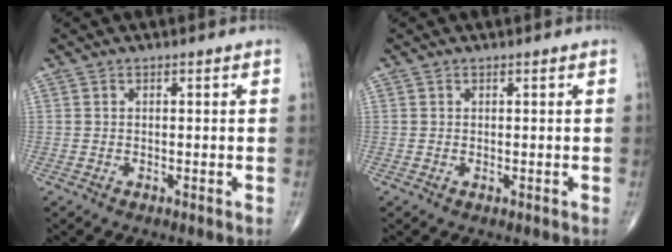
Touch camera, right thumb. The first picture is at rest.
{"total": 0.0}